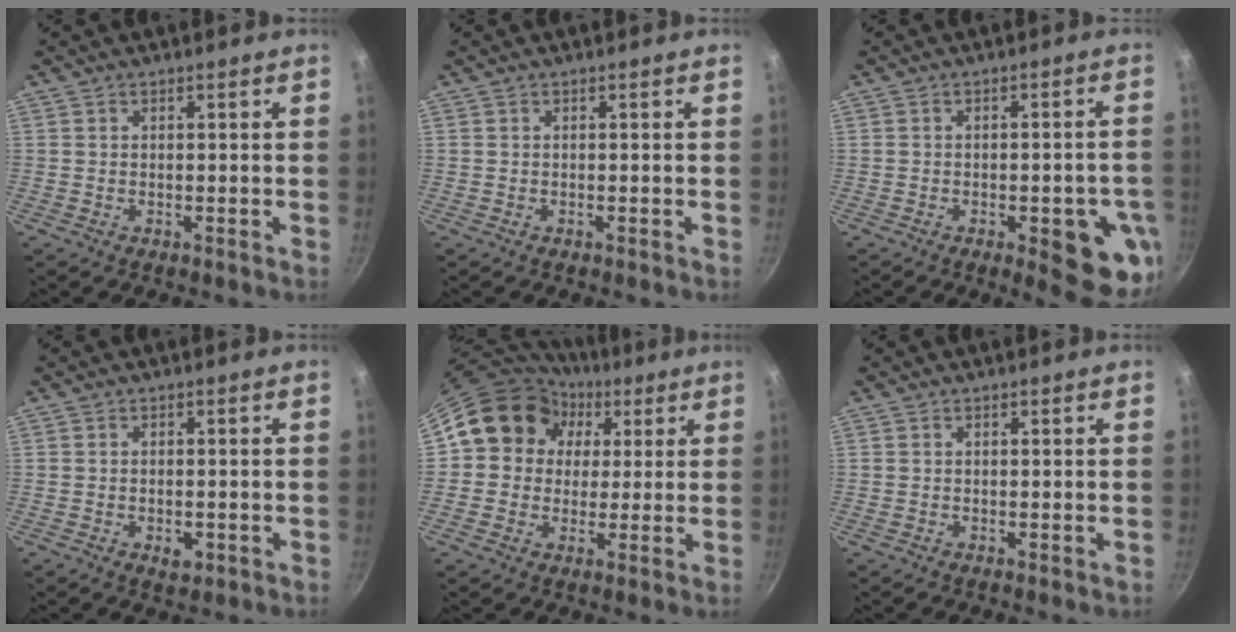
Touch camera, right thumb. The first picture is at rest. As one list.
[{"total": 0.0}, {"total": 12.1, "force": [-4.0, 4.2, 10.6], "torque": [-0.093, 0.010, -0.047]}, {"total": 2.8, "force": [-0.8, 1.6, 2.1], "torque": [-0.032, -0.001, -0.010]}, {"total": 13.6, "force": [3.8, 12.2, 4.7], "torque": [-0.045, 0.019, 0.048]}, {"total": 0.0}]